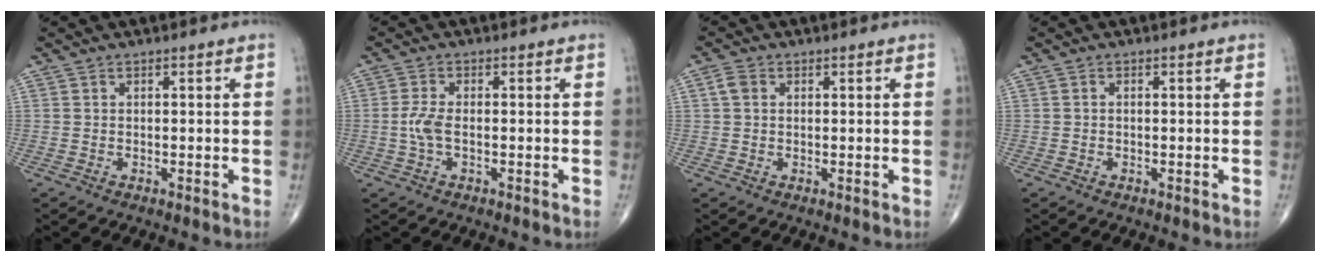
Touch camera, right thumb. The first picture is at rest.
{"total": 3.3, "force": [-0.5, 1.4, 3.0], "torque": [-0.077, 0.004, -0.013]}
{"total": 2.2, "force": [0.5, 1.7, 1.3], "torque": [-0.025, 0.007, 0.009]}
{"total": 0.0}